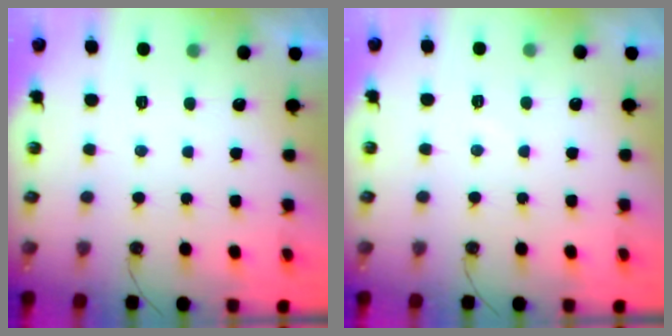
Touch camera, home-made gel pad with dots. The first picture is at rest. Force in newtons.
{"total": 4.3, "press": 4.2, "slide": 0.6}